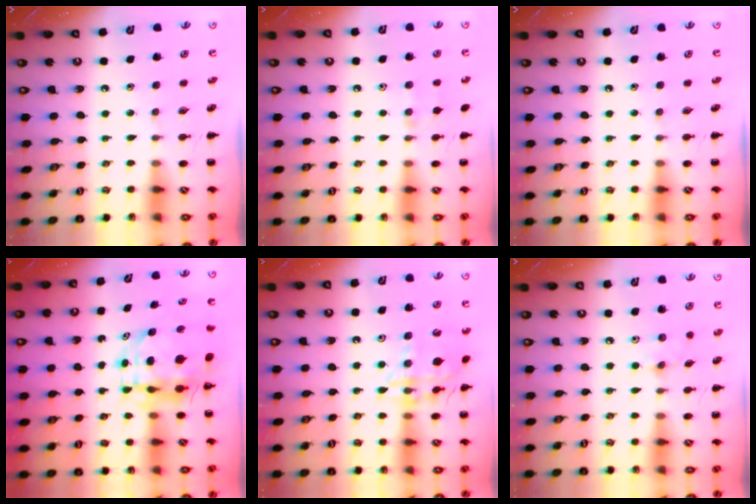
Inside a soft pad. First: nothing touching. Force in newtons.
{"total": 5.2, "press": 4.8, "slide": 1.9}
{"total": 0.0}
{"total": 7.1, "press": 6.9, "slide": 1.4}
{"total": 15.6, "press": 15.5, "slide": 2.2}
{"total": 5.9, "press": 5.7, "slide": 1.7}